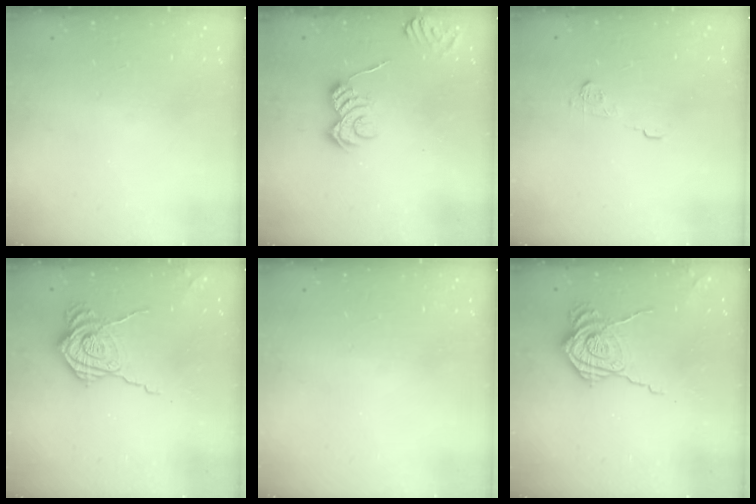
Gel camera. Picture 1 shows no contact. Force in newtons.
{"total": 5.3, "press": 5.2, "slide": 1.3}
{"total": 5.4, "press": 5.4, "slide": 0.7}
{"total": 15.9, "press": 15.9, "slide": 1.2}
{"total": 0.0}
{"total": 15.9, "press": 15.9, "slide": 1.2}